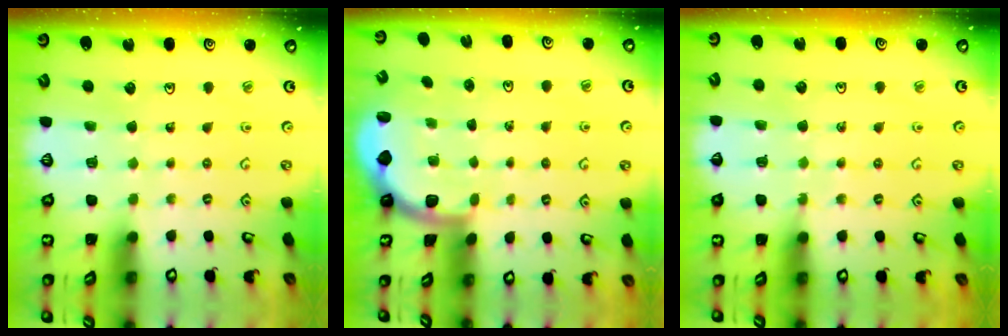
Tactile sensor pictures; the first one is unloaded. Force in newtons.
{"total": 1.7, "press": 1.7, "slide": 0.3}
{"total": 6.5, "press": 6.4, "slide": 1.3}